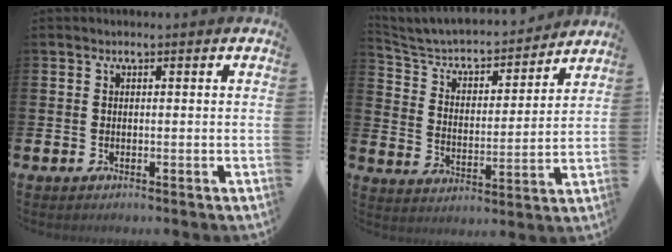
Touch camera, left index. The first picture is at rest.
{"total": 5.3, "force": [4.8, 1.9, 1.4], "torque": [-0.058, -0.040, 0.075]}